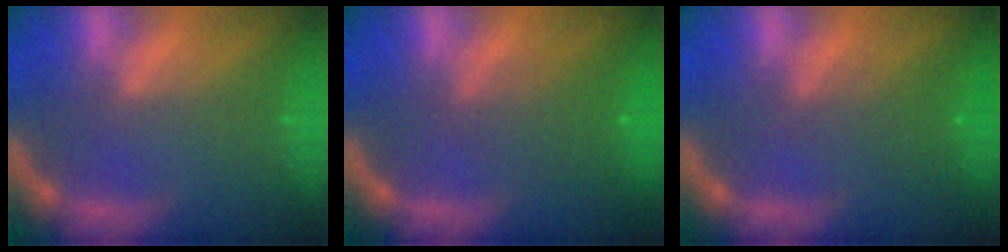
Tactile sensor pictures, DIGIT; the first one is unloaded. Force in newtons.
{"total": 3.0}
{"total": 2.5}